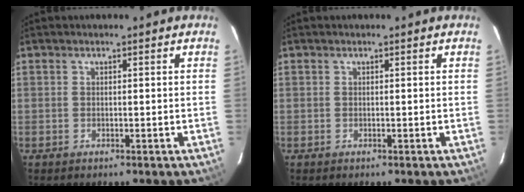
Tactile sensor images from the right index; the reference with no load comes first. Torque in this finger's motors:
{"motor_torque": [-0.01, -0.01, 0.01, 0.01]}